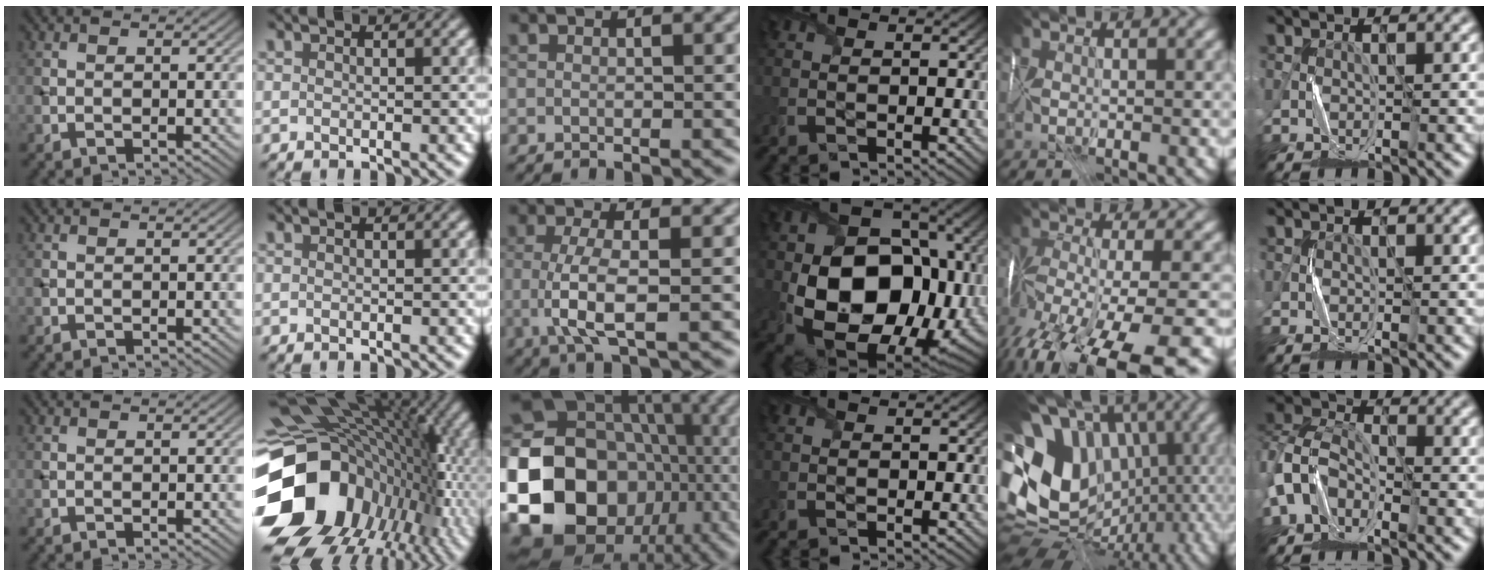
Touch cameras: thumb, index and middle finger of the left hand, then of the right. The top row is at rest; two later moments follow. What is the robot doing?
{"motion": "fold", "object": "map"}